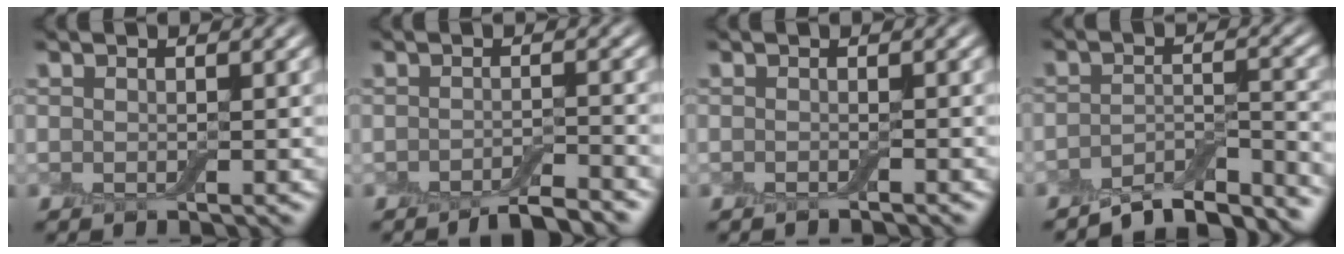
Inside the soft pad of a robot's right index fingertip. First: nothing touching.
{"total": 3.3, "force": [-2.7, 0.5, 1.9], "torque": [-0.018, 0.003, -0.047]}
{"total": 0.6, "force": [-0.5, -0.1, 0.4], "torque": [-0.007, 0.002, -0.009]}
{"total": 6.6, "force": [-5.9, 1.4, 2.6], "torque": [-0.040, -0.004, -0.092]}